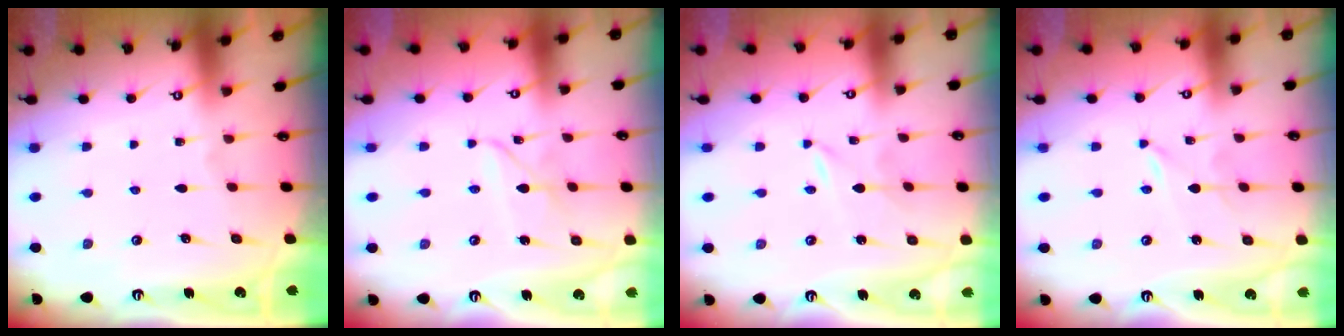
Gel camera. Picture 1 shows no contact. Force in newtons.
{"total": 2.8, "press": 2.8, "slide": 0.2}
{"total": 0.0}
{"total": 0.0}